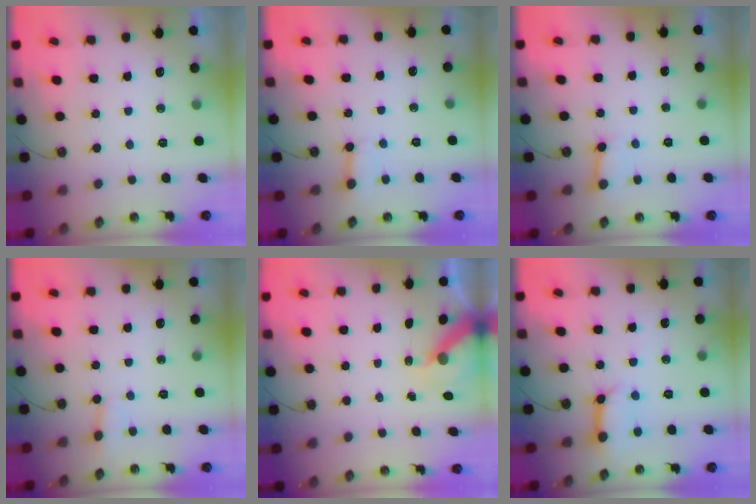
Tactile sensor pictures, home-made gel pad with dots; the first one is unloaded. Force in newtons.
{"total": 3.1, "press": 3.1, "slide": 0.5}
{"total": 3.9, "press": 3.9, "slide": 0.4}
{"total": 2.6, "press": 2.6, "slide": 0.2}
{"total": 5.9, "press": 5.9, "slide": 0.6}
{"total": 10.5, "press": 10.4, "slide": 1.2}